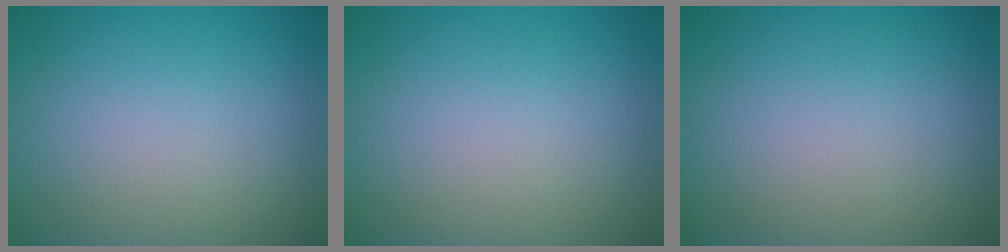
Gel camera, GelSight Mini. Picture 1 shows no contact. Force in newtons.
{"total": 0.0}
{"total": 0.0}